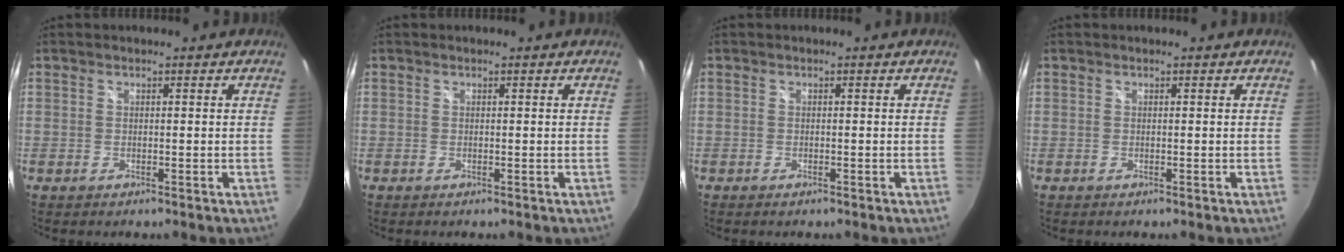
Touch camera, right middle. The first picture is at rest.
{"total": 0.0}
{"total": 0.6, "force": [-0.5, 0.2, 0.3], "torque": [-0.004, -0.003, -0.009]}
{"total": 0.0}